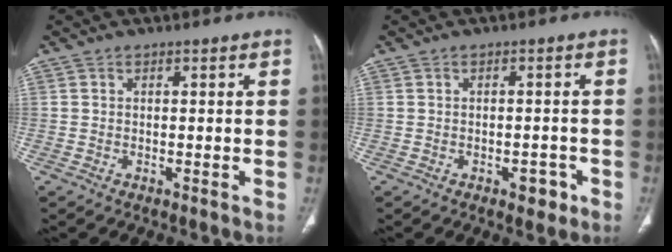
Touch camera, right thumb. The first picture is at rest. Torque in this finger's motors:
{"motor_torque": [0.36, -0.14, 0.33, -0.70, 0.05]}